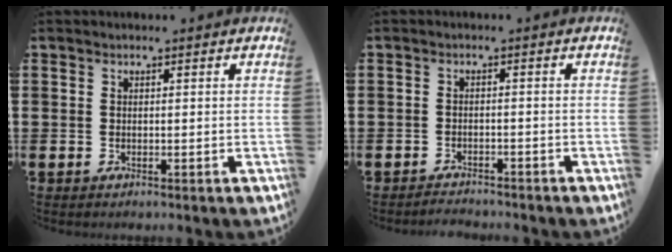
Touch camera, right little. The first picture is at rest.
{"total": 1.6, "force": [-1.6, 0.0, -0.2], "torque": [-0.002, 0.005, -0.034]}